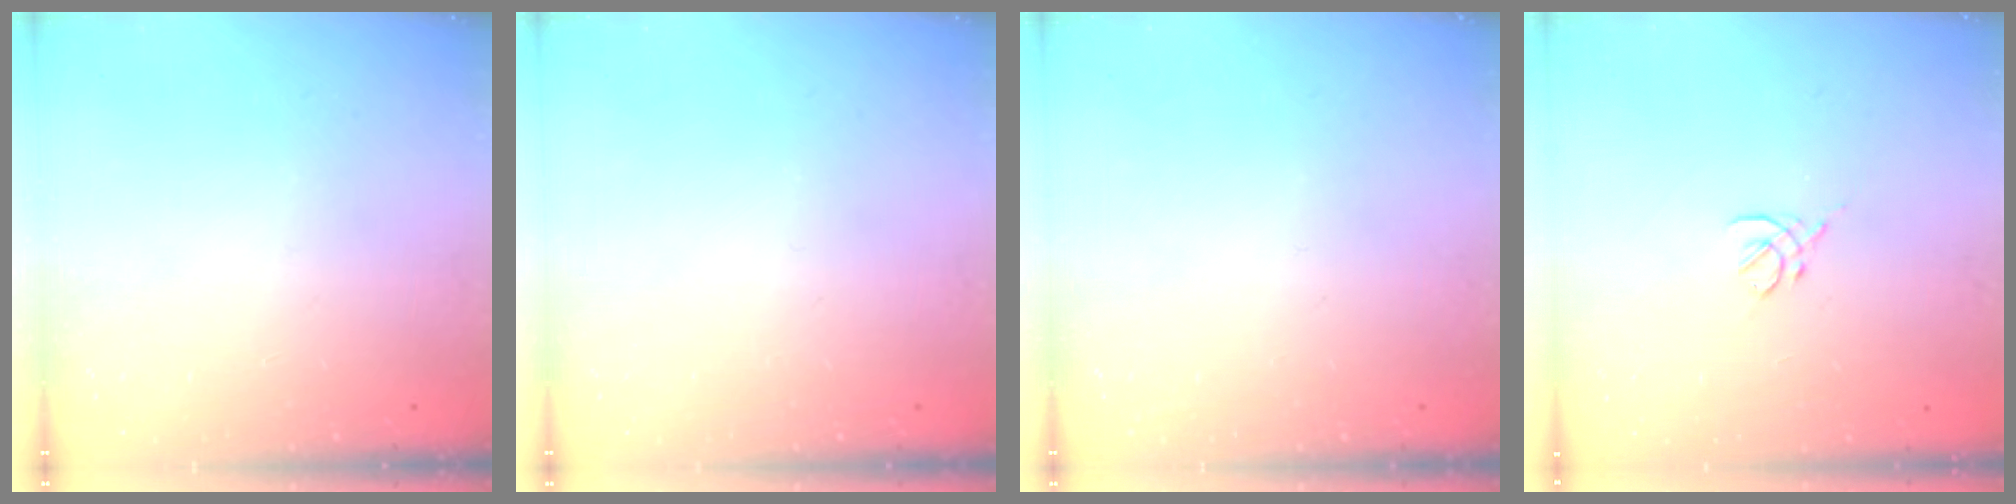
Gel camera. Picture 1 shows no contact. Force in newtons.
{"total": 0.0}
{"total": 0.0}
{"total": 2.7, "press": 2.6, "slide": 0.8}